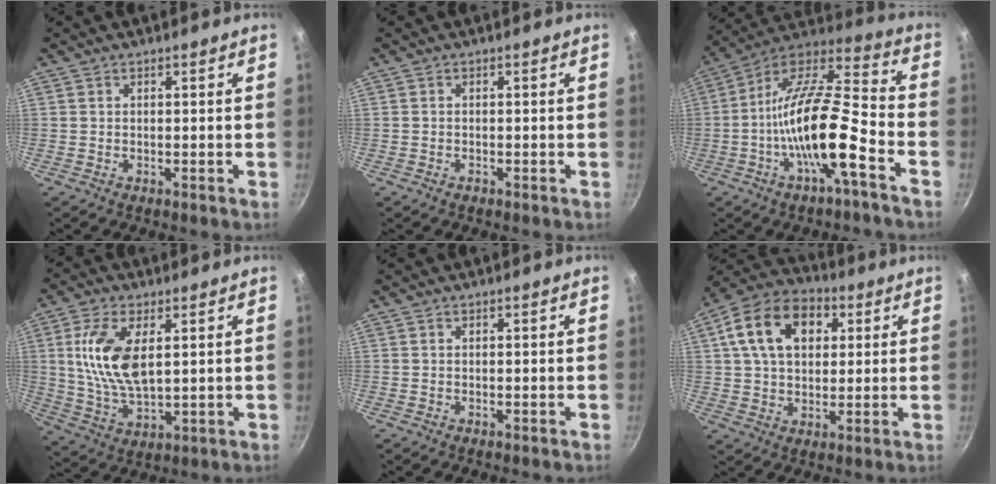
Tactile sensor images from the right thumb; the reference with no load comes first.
{"total": 0.6, "force": [-0.4, 0.4, 0.2], "torque": [-0.004, 0.004, -0.007]}
{"total": 18.5, "force": [-6.3, 5.0, 16.6], "torque": [-0.296, 0.047, -0.129]}
{"total": 12.5, "force": [2.9, 6.1, 10.5], "torque": [-0.203, -0.012, 0.062]}
{"total": 0.0}
{"total": 15.9, "force": [4.8, 10.9, 10.6], "torque": [-0.164, 0.017, 0.065]}